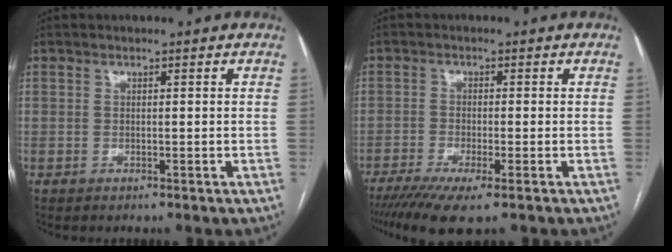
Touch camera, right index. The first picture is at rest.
{"total": 7.4, "force": [-4.9, 0.7, 5.5], "torque": [-0.090, -0.017, -0.080]}